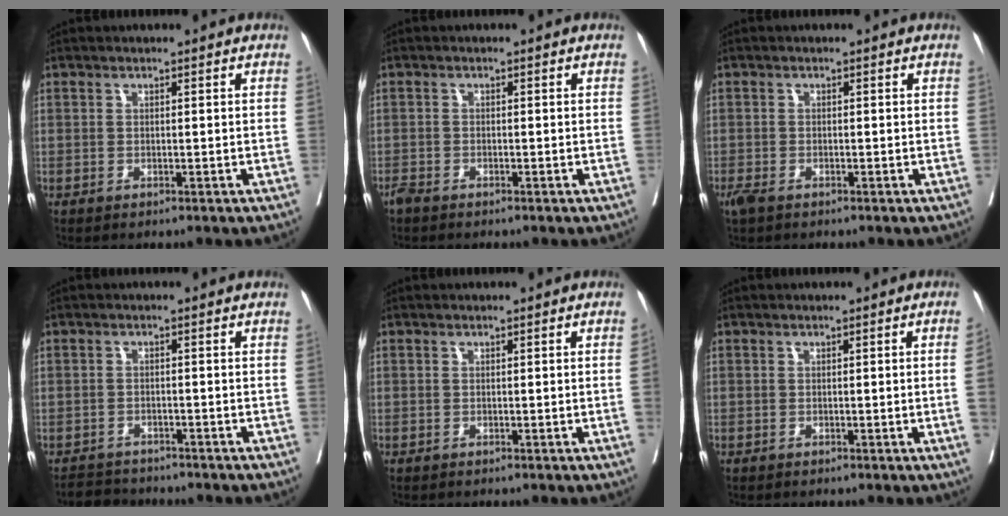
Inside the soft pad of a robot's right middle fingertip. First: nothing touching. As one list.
[{"total": 1.2, "force": [-1.2, 0.1, 0.5], "torque": [-0.016, -0.004, -0.026]}, {"total": 2.4, "force": [-1.7, 0.9, 1.4], "torque": [-0.034, -0.008, -0.029]}, {"total": 4.0, "force": [-3.8, 1.1, -0.2], "torque": [0.003, -0.009, -0.065]}, {"total": 0.6, "force": [-0.1, -0.2, 0.5], "torque": [-0.007, 0.000, 0.001]}, {"total": 1.7, "force": [-0.3, -0.6, 1.6], "torque": [-0.020, -0.003, -0.003]}]